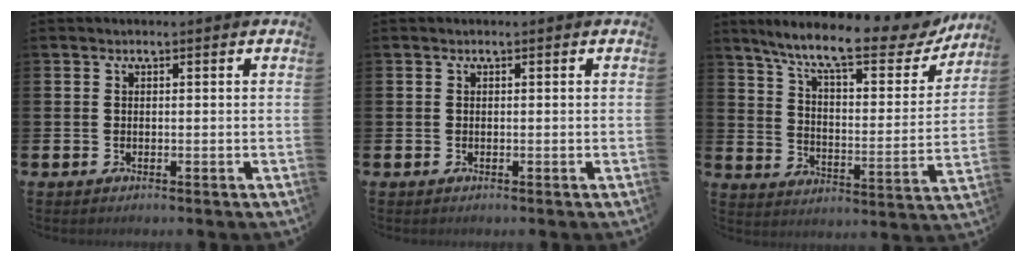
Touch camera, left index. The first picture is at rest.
{"total": 0.0}
{"total": 10.6, "force": [8.8, 2.2, 5.5], "torque": [-0.126, -0.056, 0.143]}